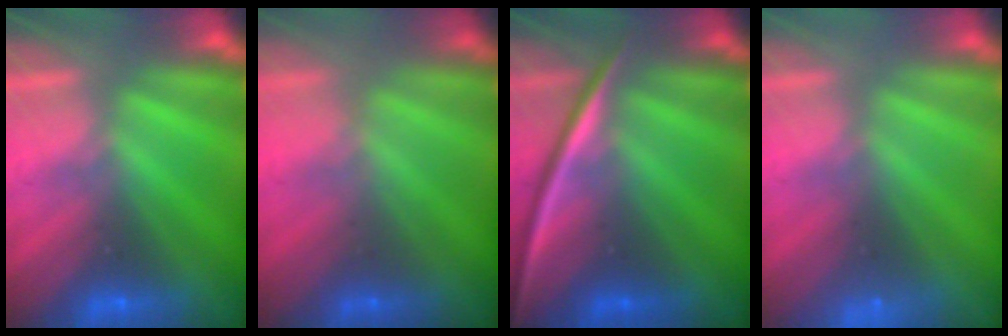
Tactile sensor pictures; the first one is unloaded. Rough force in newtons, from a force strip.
{"total": 1.5}
{"total": 2.2}
{"total": 2.2}